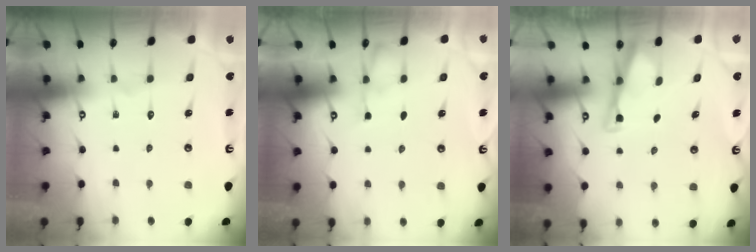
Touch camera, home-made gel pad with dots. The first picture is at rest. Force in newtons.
{"total": 3.0, "press": 3.0, "slide": 0.3}
{"total": 3.2, "press": 3.2, "slide": 0.3}